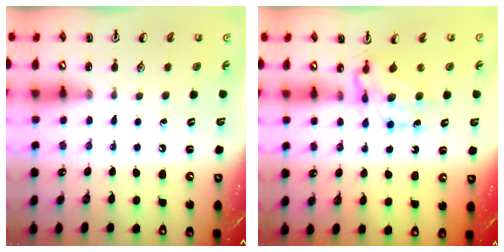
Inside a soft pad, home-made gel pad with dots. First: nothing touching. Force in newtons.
{"total": 7.0, "press": 7.0, "slide": 0.6}